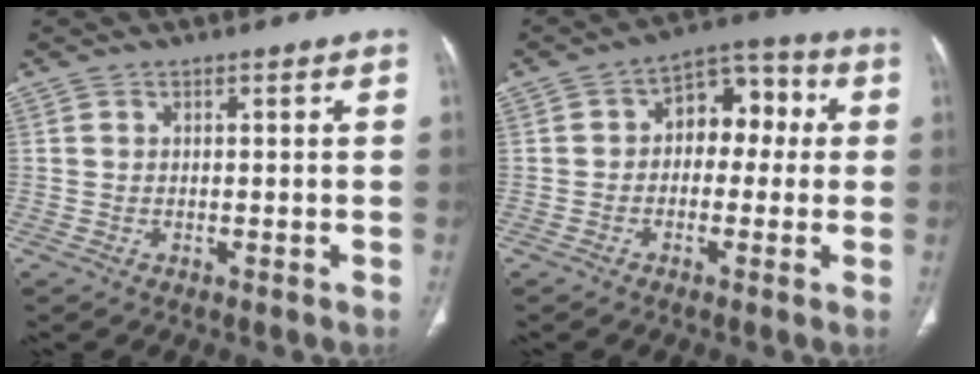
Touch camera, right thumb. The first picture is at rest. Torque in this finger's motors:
{"motor_torque": [0.11, 0.10, -0.02, 0.01, 0.13]}